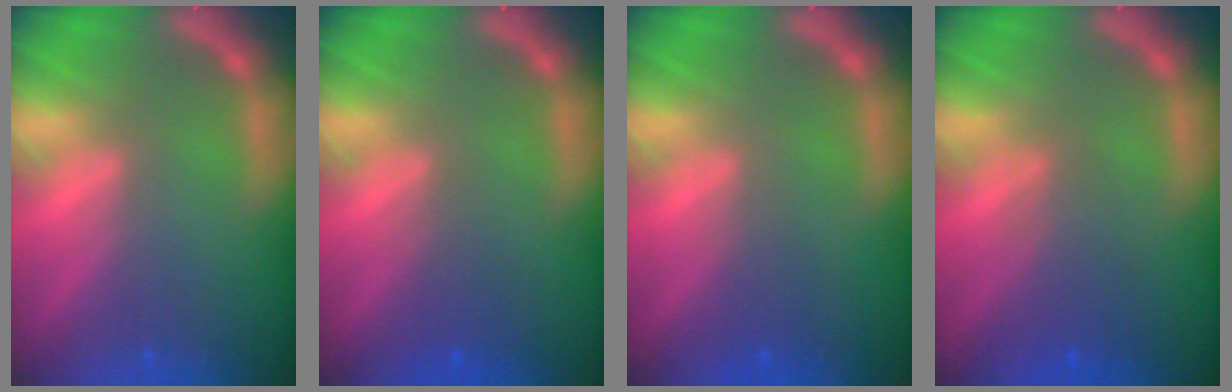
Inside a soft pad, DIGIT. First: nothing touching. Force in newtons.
{"total": 2.0}
{"total": 1.5}
{"total": 3.1}